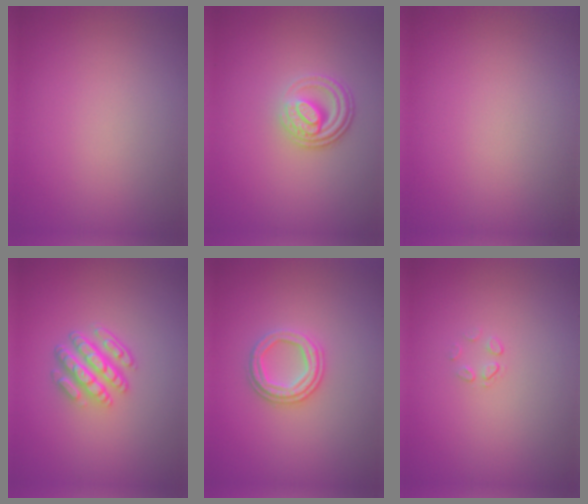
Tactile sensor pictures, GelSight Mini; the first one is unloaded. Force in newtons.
{"total": 3.8, "press": 2.7, "slide": 2.7}
{"total": 0.0}
{"total": 4.7, "press": 3.5, "slide": 3.1}
{"total": 2.9, "press": 2.7, "slide": 1.0}
{"total": 0.7, "press": 0.4, "slide": 0.6}